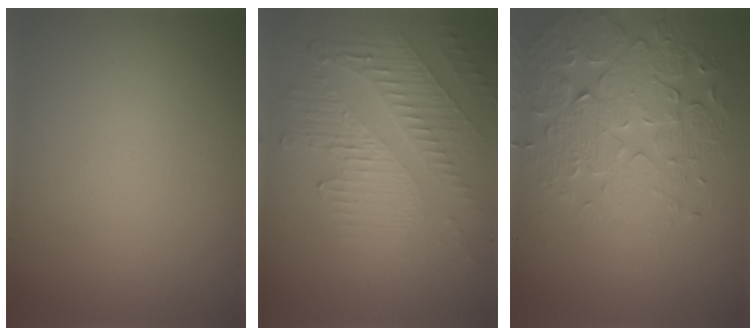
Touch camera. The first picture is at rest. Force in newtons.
{"total": 5.6, "press": 3.6, "slide": 4.3}
{"total": 5.1, "press": 4.4, "slide": 2.6}